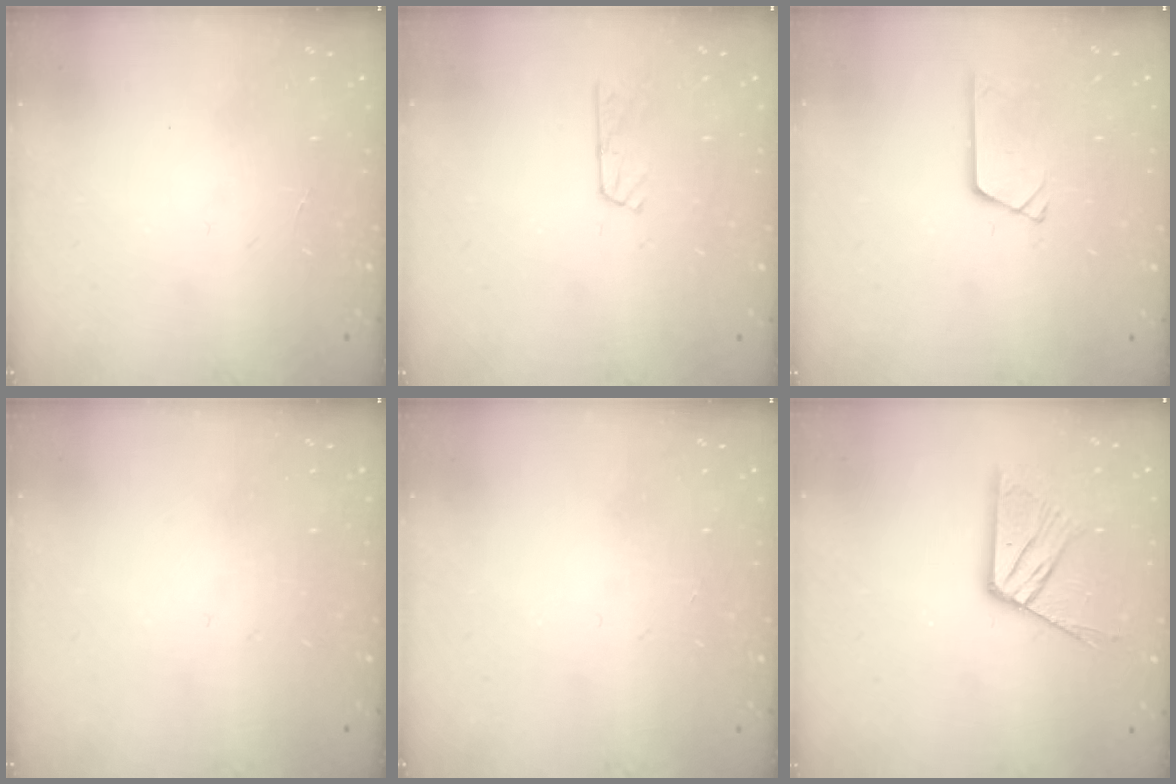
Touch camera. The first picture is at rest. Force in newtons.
{"total": 3.2, "press": 3.2, "slide": 0.4}
{"total": 3.0, "press": 3.0, "slide": 0.3}
{"total": 0.0}
{"total": 0.0}
{"total": 12.2, "press": 12.2, "slide": 1.0}